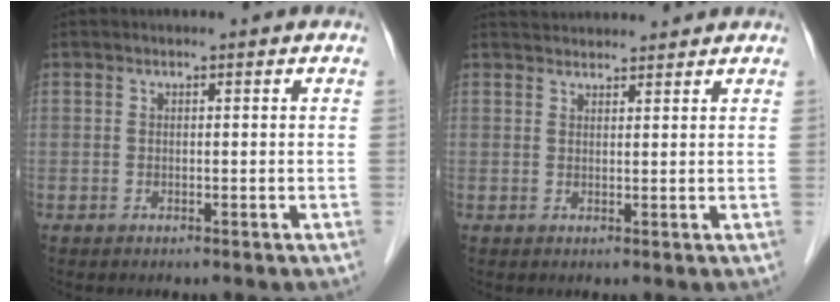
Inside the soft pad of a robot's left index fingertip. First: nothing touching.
{"total": 6.3, "force": [6.1, 0.8, 1.2], "torque": [-0.018, 0.036, 0.086]}